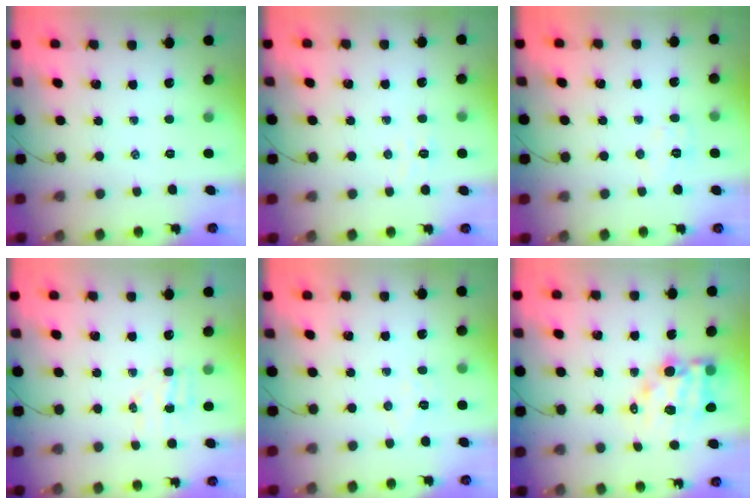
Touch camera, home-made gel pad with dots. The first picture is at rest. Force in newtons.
{"total": 4.5, "press": 4.4, "slide": 1.3}
{"total": 5.5, "press": 5.5, "slide": 0.8}
{"total": 4.5, "press": 4.5, "slide": 0.9}
{"total": 4.8, "press": 4.7, "slide": 0.9}
{"total": 10.8, "press": 10.3, "slide": 3.0}